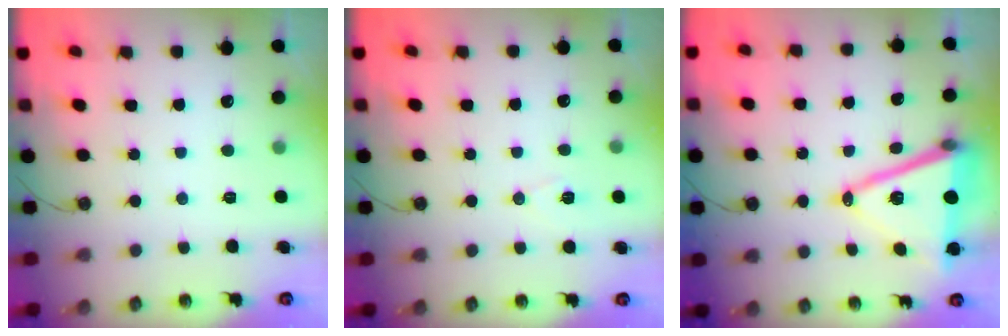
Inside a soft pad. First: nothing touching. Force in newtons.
{"total": 6.6, "press": 4.8, "slide": 4.5}
{"total": 16.6, "press": 16.2, "slide": 3.7}